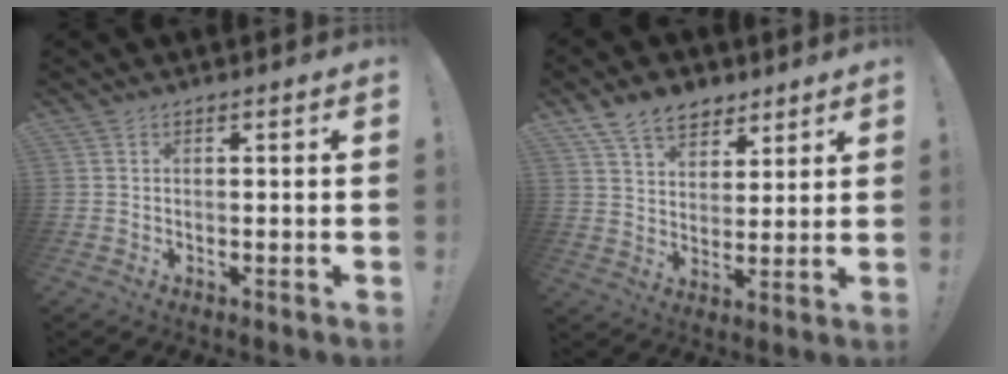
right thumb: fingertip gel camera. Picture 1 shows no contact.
{"total": 10.7, "force": [7.2, 6.7, 4.3], "torque": [-0.077, -0.033, 0.141]}